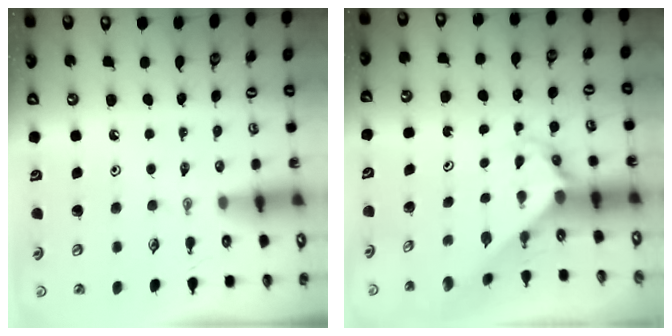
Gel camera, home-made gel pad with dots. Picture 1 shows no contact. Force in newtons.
{"total": 3.6, "press": 3.5, "slide": 0.4}